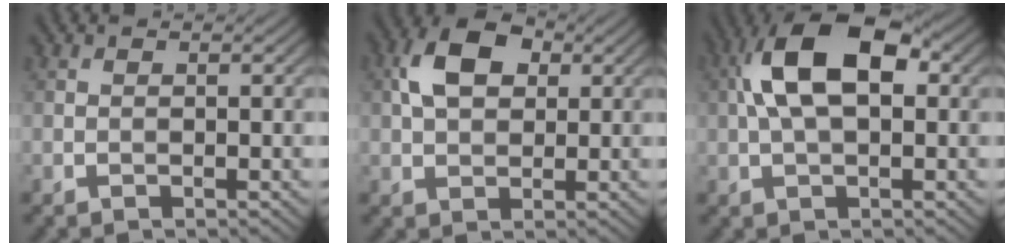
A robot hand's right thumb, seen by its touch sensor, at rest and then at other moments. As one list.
[{"total": 6.7, "force": [1.8, 4.4, 4.7], "torque": [-0.101, 0.015, 0.026]}, {"total": 10.9, "force": [2.0, 5.4, 9.2], "torque": [-0.184, 0.022, 0.026]}]